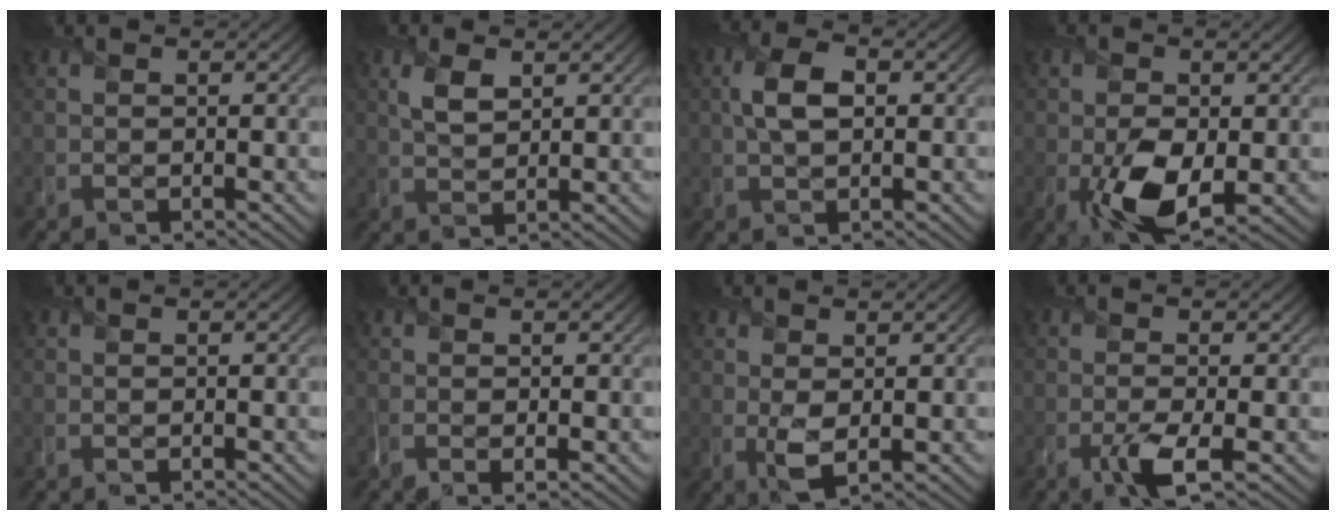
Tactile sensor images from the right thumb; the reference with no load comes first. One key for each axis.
{"total": 3.5, "fx": 1.6, "fy": 1.8, "fz": 2.5, "tx": -0.060, "ty": 0.000, "tz": 0.033}
{"total": 4.7, "fx": 0.6, "fy": 2.5, "fz": 3.9, "tx": -0.087, "ty": 0.006, "tz": 0.008}
{"total": 7.1, "fx": -1.5, "fy": 4.4, "fz": 5.4, "tx": -0.118, "ty": -0.027, "tz": -0.019}
{"total": 0.0}
{"total": 1.0, "fx": -0.2, "fy": 0.2, "fz": 1.0, "tx": -0.023, "ty": -0.003, "tz": -0.007}
{"total": 2.6, "fx": 0.4, "fy": 1.3, "fz": 2.2, "tx": -0.051, "ty": -0.007, "tz": 0.011}
{"total": 3.4, "fx": -1.5, "fy": 0.7, "fz": 3.0, "tx": -0.063, "ty": -0.004, "tz": -0.034}